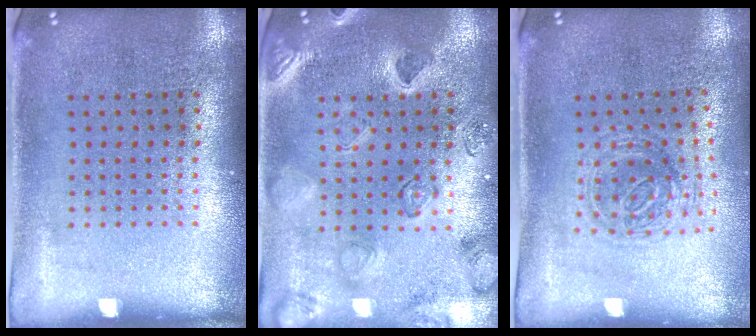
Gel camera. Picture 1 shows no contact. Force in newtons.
{"total": 2.5, "press": 2.4, "slide": 0.7}
{"total": 1.0, "press": 0.9, "slide": 0.3}